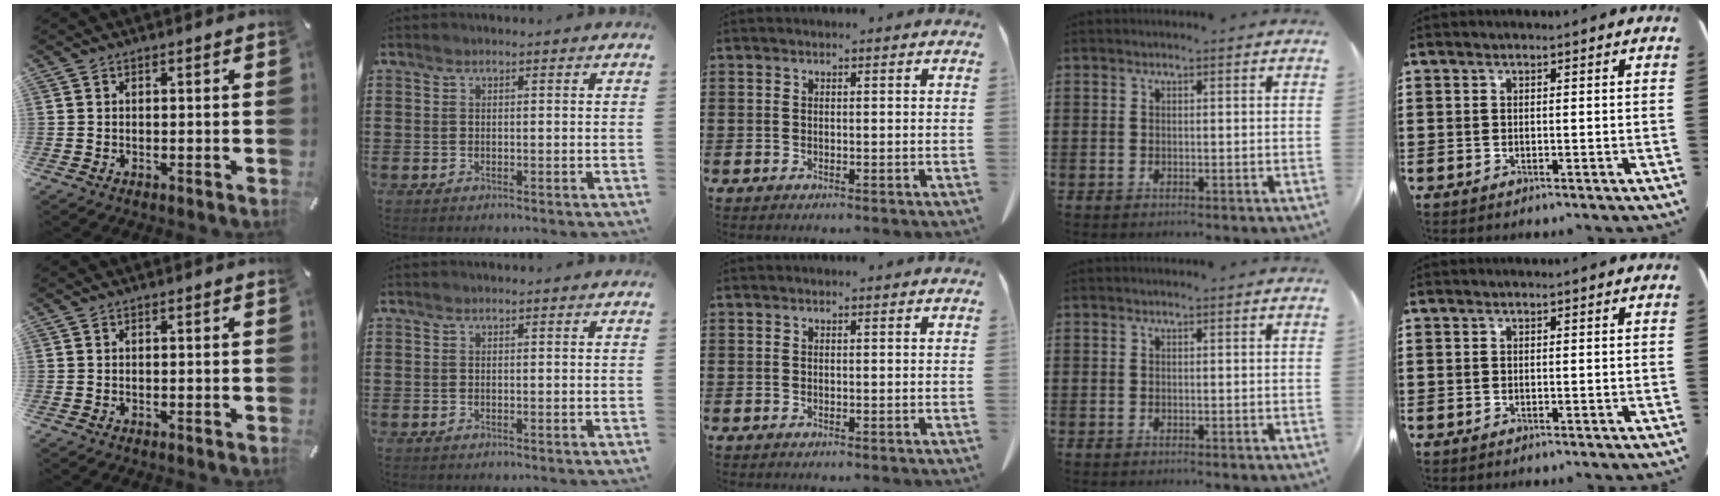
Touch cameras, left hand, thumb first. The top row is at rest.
{}